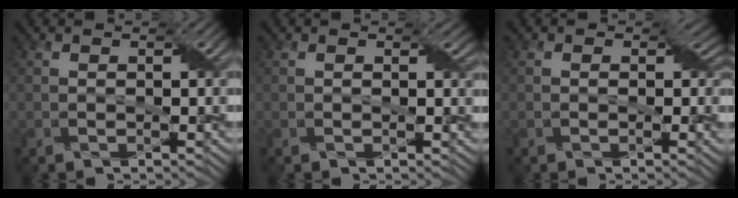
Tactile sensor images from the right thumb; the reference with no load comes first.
{"total": 0.8, "force": [0.4, 0.4, 0.6], "torque": [-0.008, -0.003, 0.006]}
{"total": 2.7, "force": [0.3, 2.2, 1.6], "torque": [-0.019, -0.007, 0.000]}